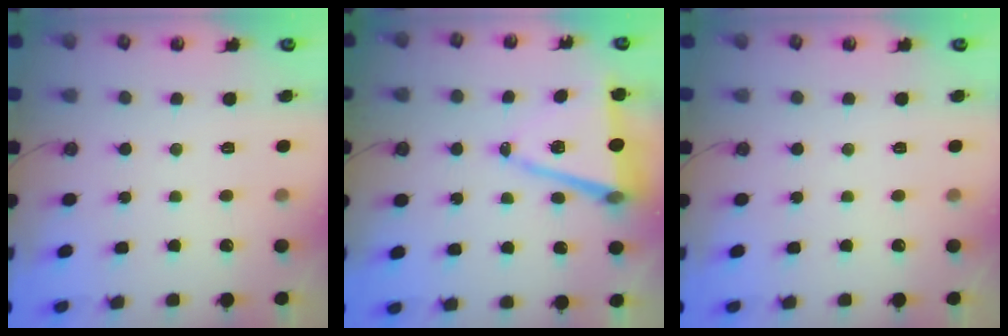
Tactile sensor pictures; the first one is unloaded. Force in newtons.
{"total": 10.1, "press": 9.3, "slide": 4.0}
{"total": 0.0}